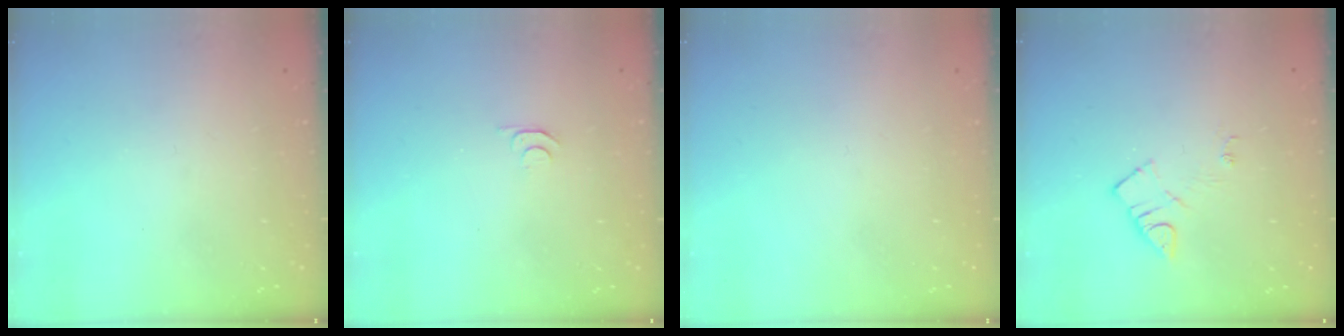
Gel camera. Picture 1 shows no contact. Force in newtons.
{"total": 3.5, "press": 3.4, "slide": 0.5}
{"total": 1.6, "press": 1.6, "slide": 0.1}
{"total": 6.1, "press": 6.1, "slide": 0.7}